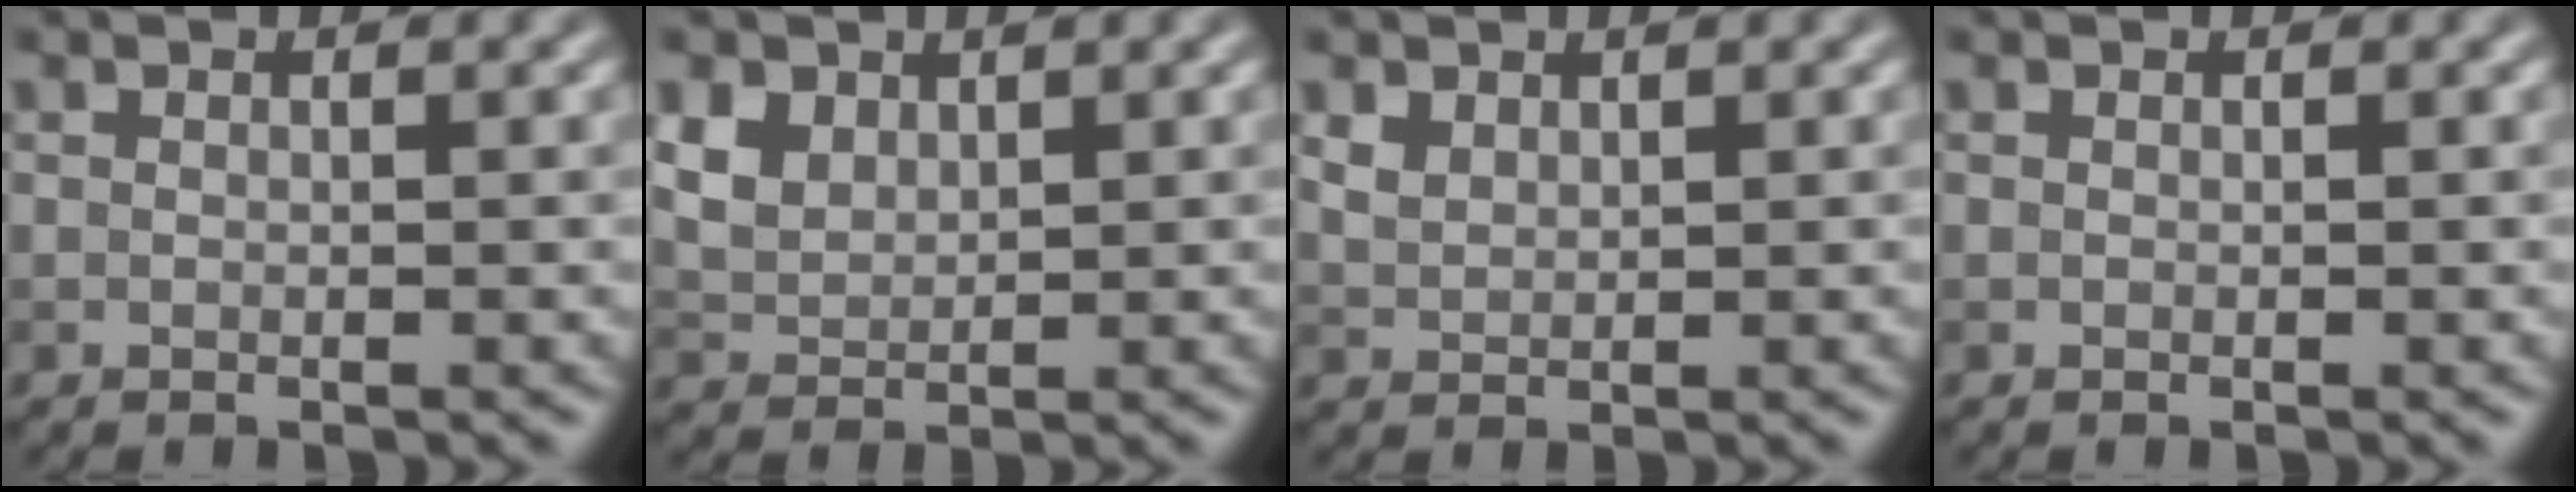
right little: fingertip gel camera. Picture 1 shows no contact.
{"total": 4.3, "force": [2.4, 2.9, 2.2], "torque": [-0.064, 0.005, 0.052]}
{"total": 1.6, "force": [1.1, 0.9, 0.6], "torque": [-0.017, 0.000, 0.026]}
{"total": 0.0}